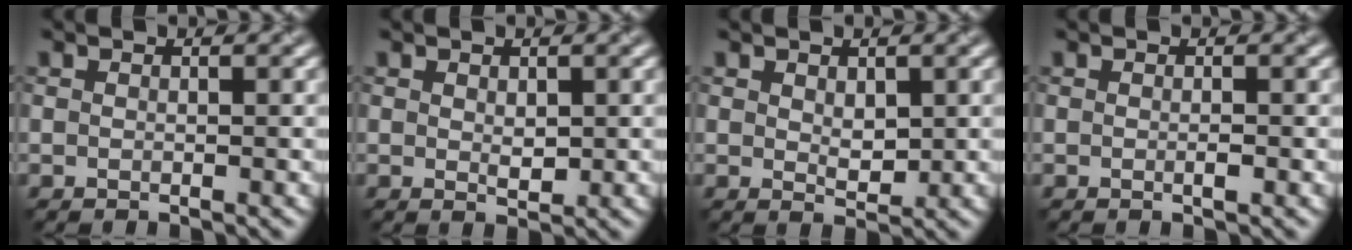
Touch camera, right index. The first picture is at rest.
{"total": 1.3, "force": [0.2, 0.7, 1.1], "torque": [-0.017, -0.004, 0.008]}
{"total": 1.8, "force": [0.5, 1.0, 1.4], "torque": [-0.023, -0.005, 0.014]}
{"total": 0.6, "force": [-0.2, 0.1, 0.6], "torque": [-0.011, -0.001, -0.003]}